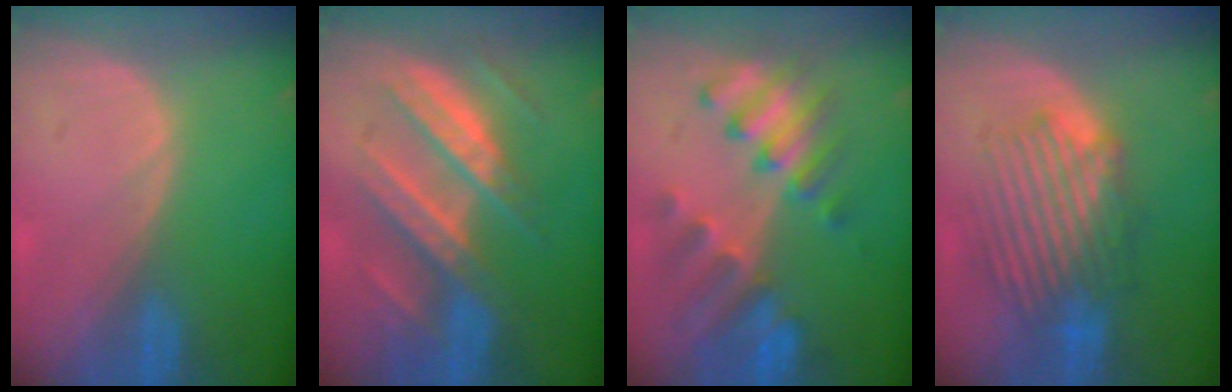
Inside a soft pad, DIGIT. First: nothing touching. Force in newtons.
{"total": 9.3, "press": 9.2, "slide": 0.8}
{"total": 8.8, "press": 8.4, "slide": 2.8}
{"total": 8.5, "press": 8.1, "slide": 2.6}